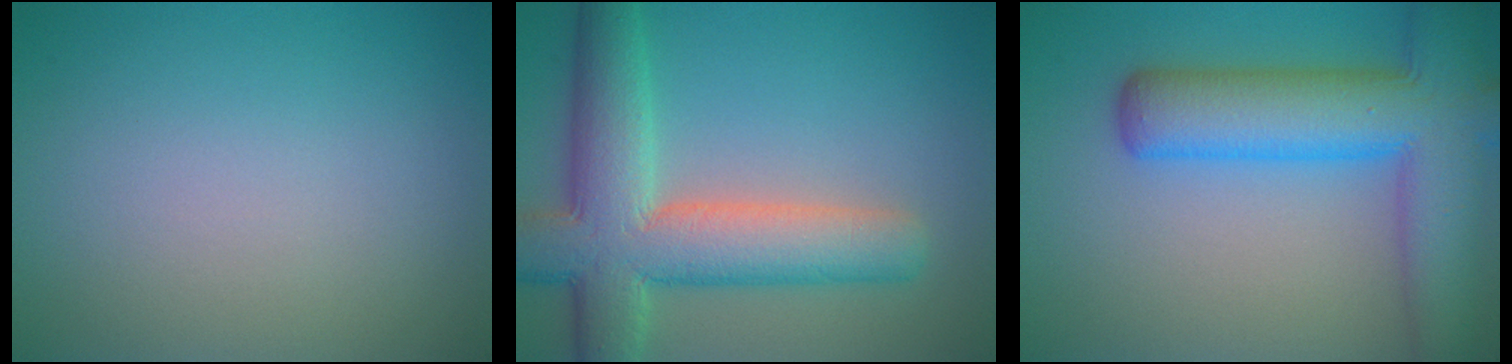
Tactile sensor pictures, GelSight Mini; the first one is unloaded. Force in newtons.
{"total": 9.5, "press": 9.5, "slide": 0.7}
{"total": 10.2, "press": 10.2, "slide": 0.6}